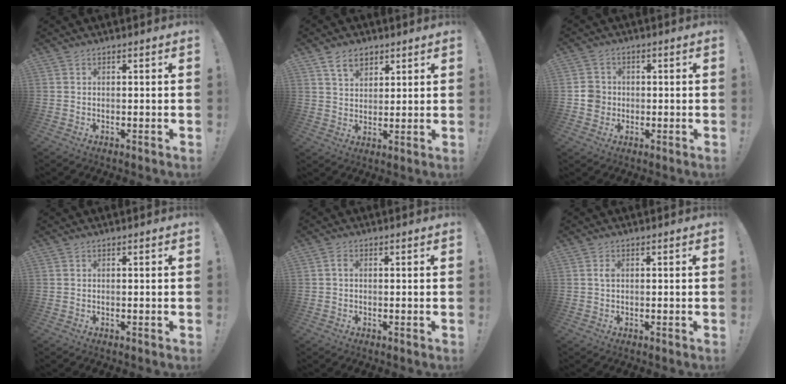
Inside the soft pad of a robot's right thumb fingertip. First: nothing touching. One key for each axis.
{"total": 7.3, "fx": 4.4, "fy": 4.7, "fz": 3.5, "tx": -0.054, "ty": -0.014, "tz": 0.082}
{"total": 5.7, "fx": -0.7, "fy": 5.3, "fz": 1.9, "tx": -0.024, "ty": 0.010, "tz": -0.010}
{"total": 0.0}
{"total": 1.4, "fx": -0.1, "fy": 1.1, "fz": 0.9, "tx": -0.020, "ty": 0.005, "tz": -0.002}
{"total": 1.2, "fx": 0.2, "fy": 0.7, "fz": 0.9, "tx": -0.021, "ty": 0.005, "tz": 0.003}